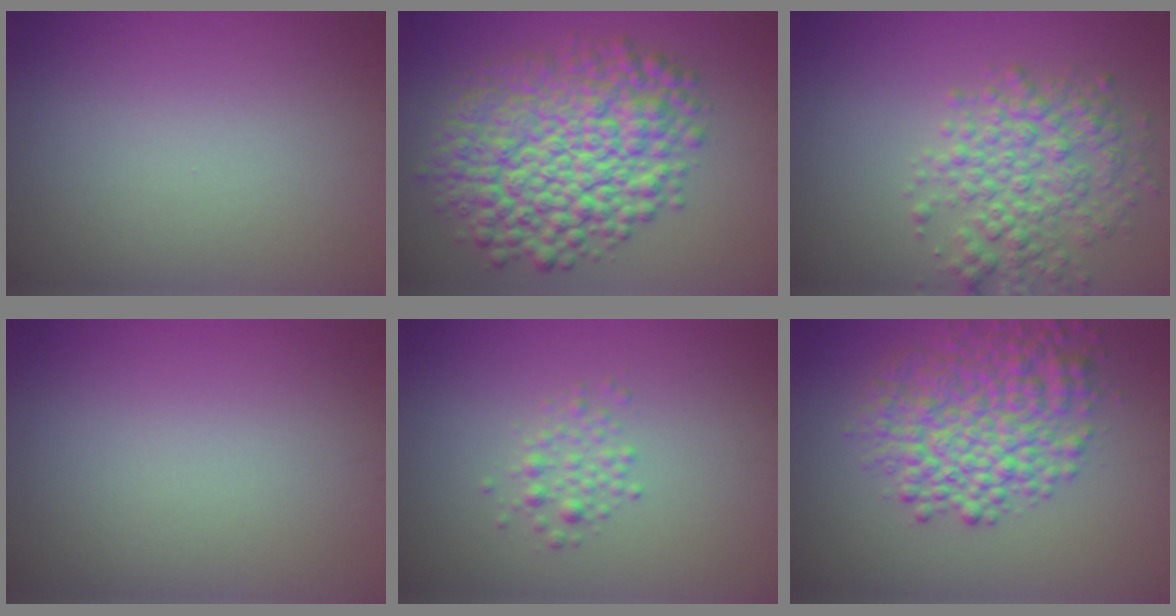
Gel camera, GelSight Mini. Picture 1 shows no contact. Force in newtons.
{"total": 10.9, "press": 10.9, "slide": 0.2}
{"total": 5.1, "press": 5.1, "slide": 0.1}
{"total": 0.0}
{"total": 1.6, "press": 1.6, "slide": 0.0}
{"total": 7.3, "press": 7.3, "slide": 0.1}